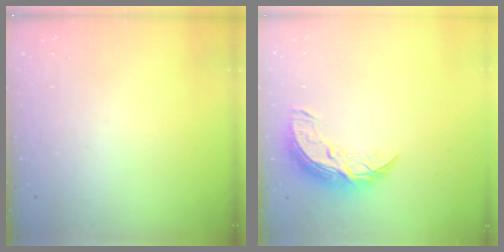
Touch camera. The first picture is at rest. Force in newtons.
{"total": 10.0, "press": 10.0, "slide": 0.6}